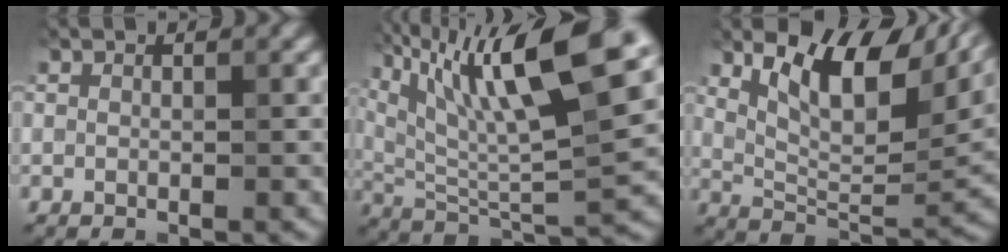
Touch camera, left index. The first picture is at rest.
{"total": 14.2, "force": [6.9, 3.4, 11.9], "torque": [-0.215, 0.018, 0.124]}
{"total": 11.2, "force": [5.2, 4.7, 8.8], "torque": [-0.143, 0.003, 0.094]}